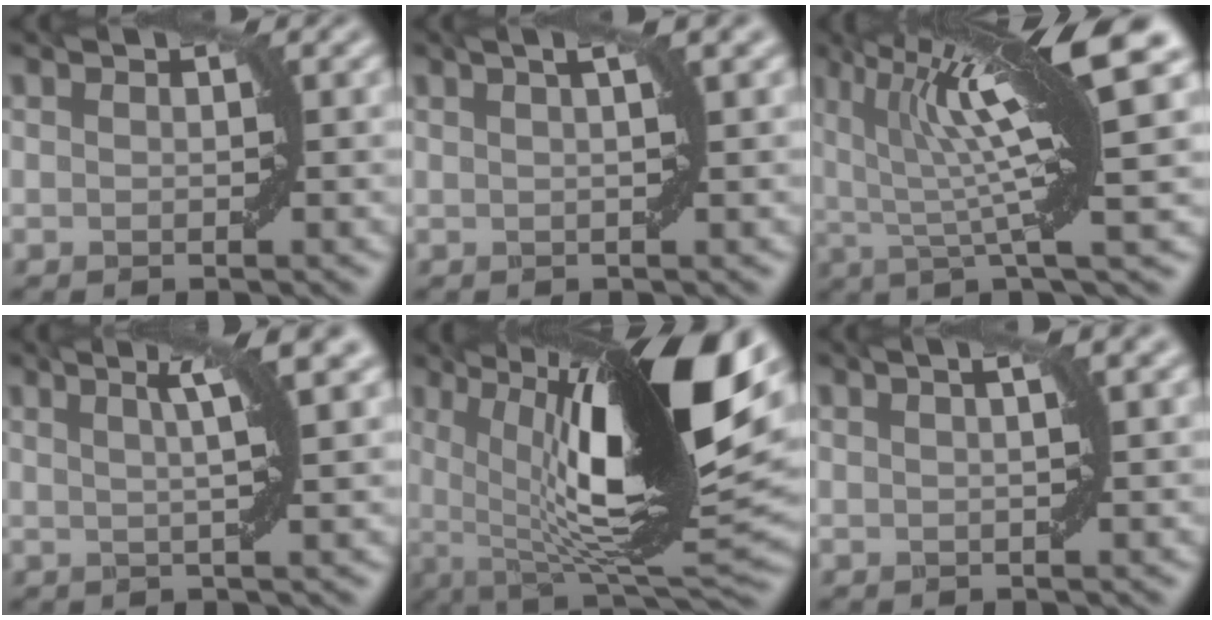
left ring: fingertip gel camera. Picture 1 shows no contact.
{"total": 3.8, "force": [1.8, 1.2, 3.1], "torque": [-0.022, 0.016, 0.001]}
{"total": 12.6, "force": [4.1, 2.4, 11.7], "torque": [-0.182, 0.023, 0.064]}
{"total": 5.3, "force": [2.1, 0.9, 4.8], "torque": [-0.058, 0.015, 0.024]}
{"total": 19.0, "force": [3.9, 5.8, 17.7], "torque": [-0.275, 0.013, 0.069]}
{"total": 3.5, "force": [1.5, 1.2, 2.9], "torque": [-0.017, 0.015, -0.003]}